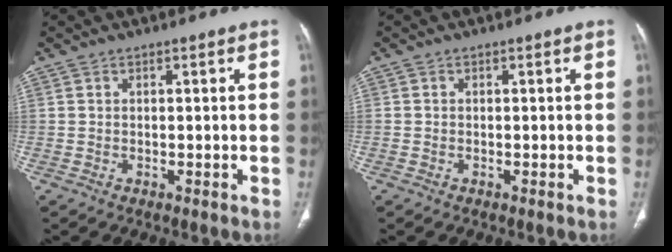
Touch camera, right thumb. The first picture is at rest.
{"total": 0.0}